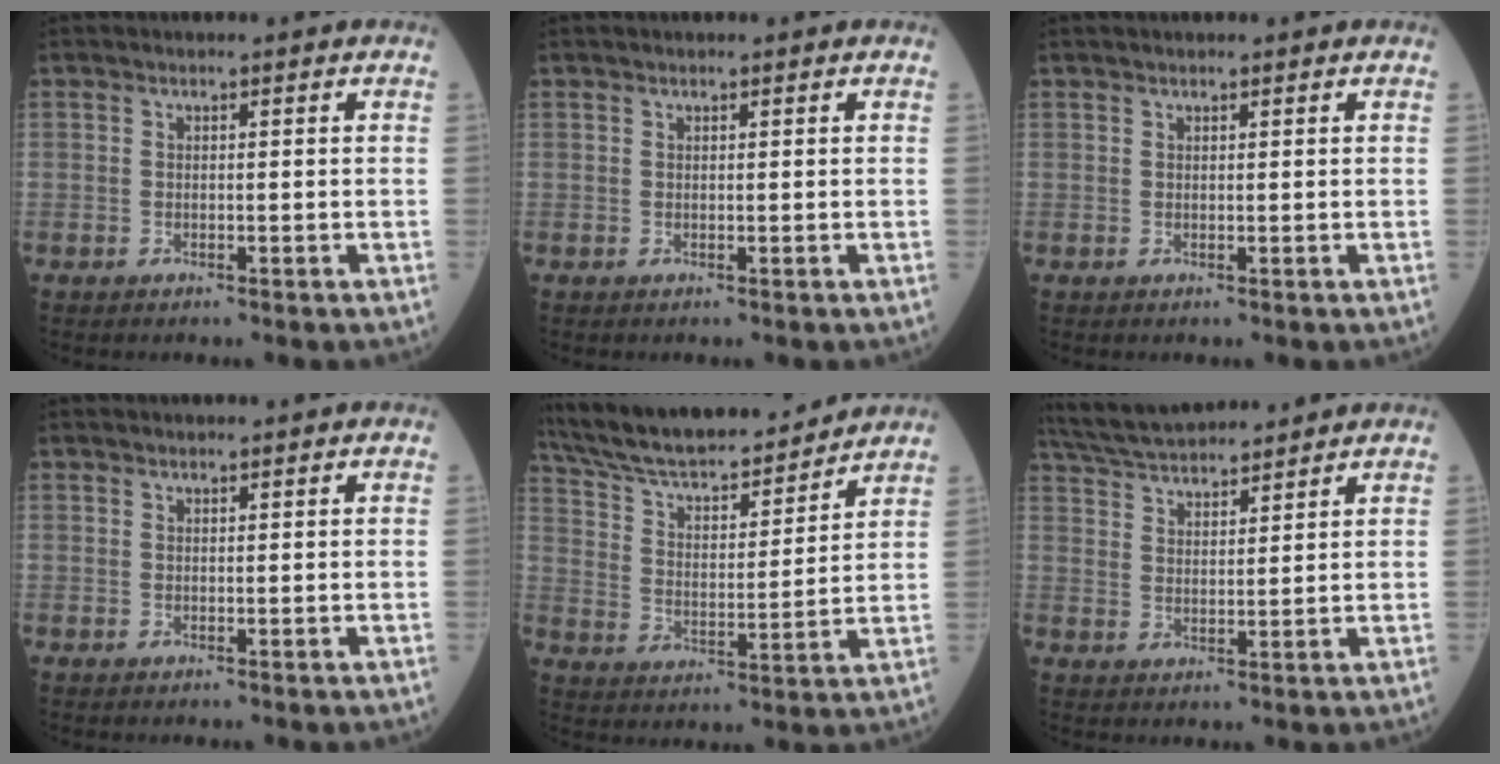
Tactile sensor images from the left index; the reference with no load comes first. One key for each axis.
{"total": 0.0}
{"total": 0.8, "fx": 0.8, "fy": 0.2, "fz": 0.3, "tx": -0.006, "ty": 0.017, "tz": 0.016}
{"total": 1.4, "fx": 1.3, "fy": 0.2, "fz": 0.5, "tx": -0.004, "ty": 0.020, "tz": 0.022}
{"total": 20.5, "fx": 18.5, "fy": 3.4, "fz": 8.1, "tx": -0.141, "ty": 0.015, "tz": 0.297}
{"total": 10.9, "fx": 10.3, "fy": 1.4, "fz": 3.5, "tx": -0.074, "ty": 0.032, "tz": 0.181}